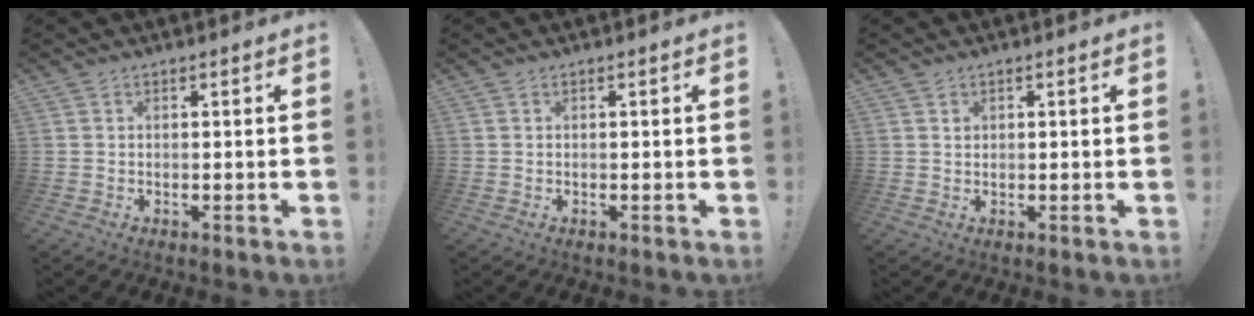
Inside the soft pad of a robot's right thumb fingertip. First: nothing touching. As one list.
[{"total": 0.0}, {"total": 0.9, "force": [0.5, 0.7, 0.1], "torque": [0.015, -0.006, 0.007]}]